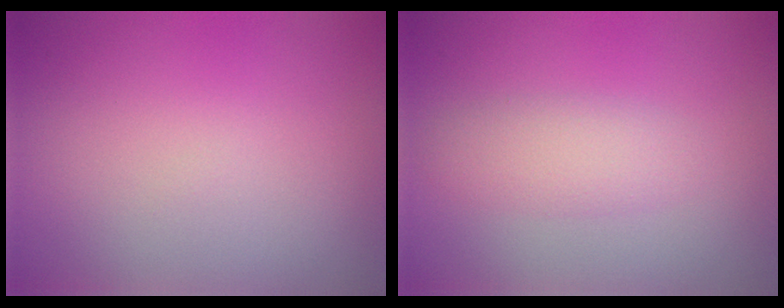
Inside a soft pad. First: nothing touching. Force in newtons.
{"total": 2.2, "press": 2.2, "slide": 0.0}